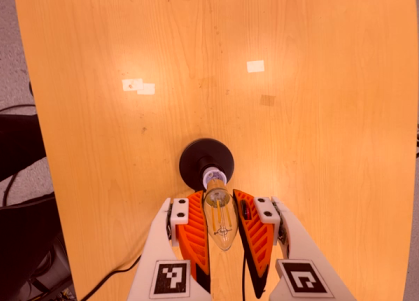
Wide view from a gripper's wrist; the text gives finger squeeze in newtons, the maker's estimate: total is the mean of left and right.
{"total": 17.3, "left": 18.6, "right": 16.0}